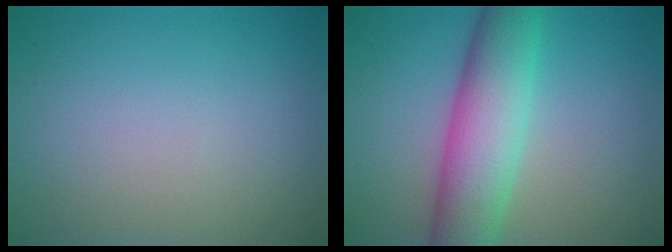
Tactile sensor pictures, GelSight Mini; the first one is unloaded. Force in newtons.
{"total": 7.8, "press": 7.8, "slide": 0.3}